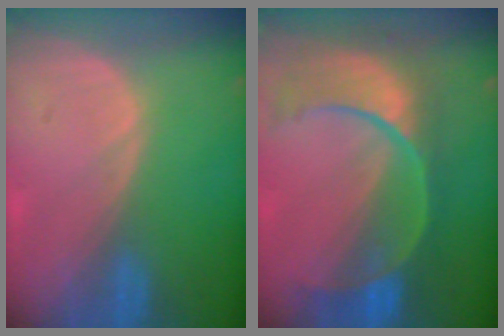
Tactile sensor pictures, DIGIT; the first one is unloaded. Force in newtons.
{"total": 11.1, "press": 9.4, "slide": 6.0}